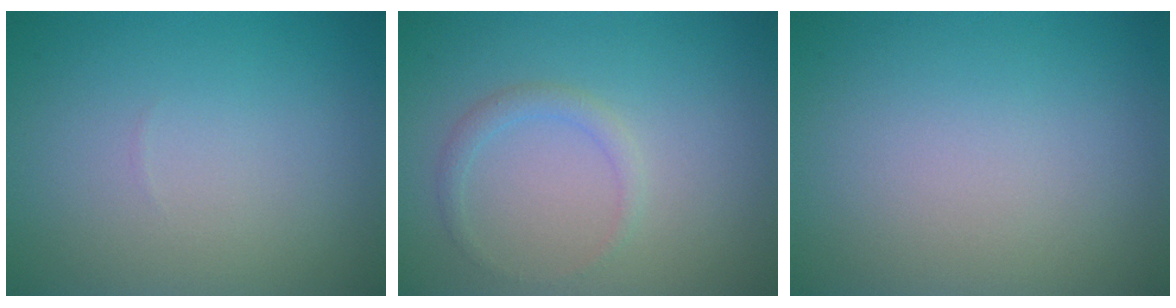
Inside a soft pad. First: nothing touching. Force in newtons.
{"total": 1.3, "press": 1.3, "slide": 0.1}
{"total": 0.0}